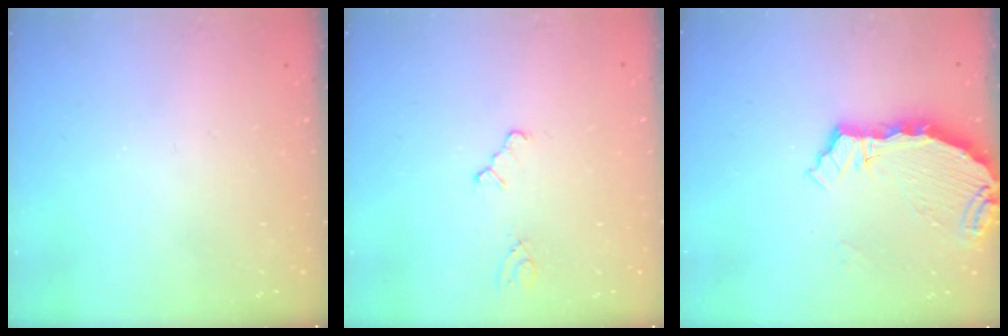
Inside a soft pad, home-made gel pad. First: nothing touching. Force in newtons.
{"total": 2.0, "press": 1.9, "slide": 0.4}
{"total": 6.1, "press": 5.5, "slide": 2.7}